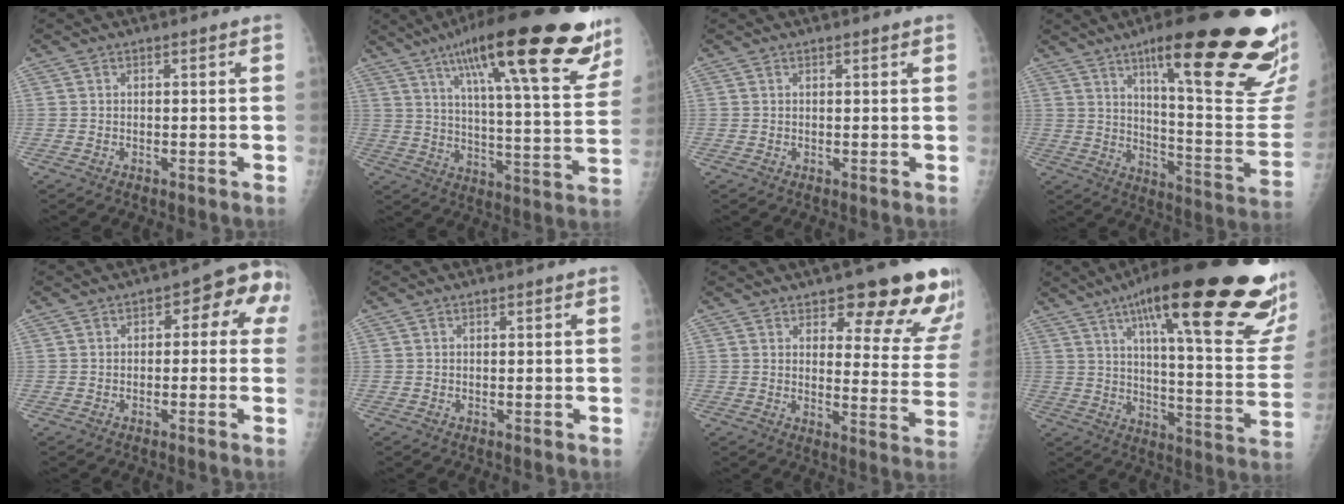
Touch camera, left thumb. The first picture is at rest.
{"total": 27.7, "force": [16.7, 5.9, 21.2], "torque": [-0.295, -0.041, 0.246]}
{"total": 0.8, "force": [0.6, 0.2, 0.5], "torque": [-0.006, -0.001, 0.008]}
{"total": 30.2, "force": [17.9, 4.9, 23.8], "torque": [-0.259, -0.072, 0.261]}
{"total": 7.7, "force": [0.7, 4.3, 6.3], "torque": [-0.038, 0.036, -0.003]}
{"total": 0.0}
{"total": 17.9, "force": [12.2, 6.2, 11.6], "torque": [-0.093, -0.069, 0.145]}
{"total": 32.9, "force": [19.4, 6.3, 25.8], "torque": [-0.293, -0.052, 0.278]}